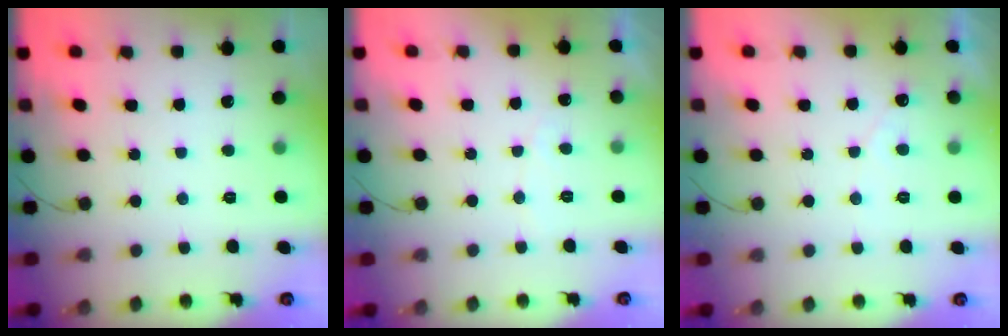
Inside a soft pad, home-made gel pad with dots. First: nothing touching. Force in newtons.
{"total": 3.3, "press": 3.3, "slide": 0.2}
{"total": 3.3, "press": 3.3, "slide": 0.1}